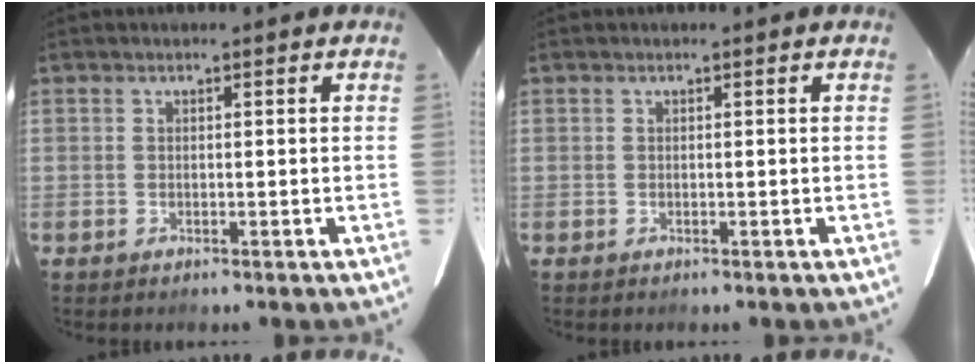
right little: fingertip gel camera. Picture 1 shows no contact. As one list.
[{"total": 0.0}]